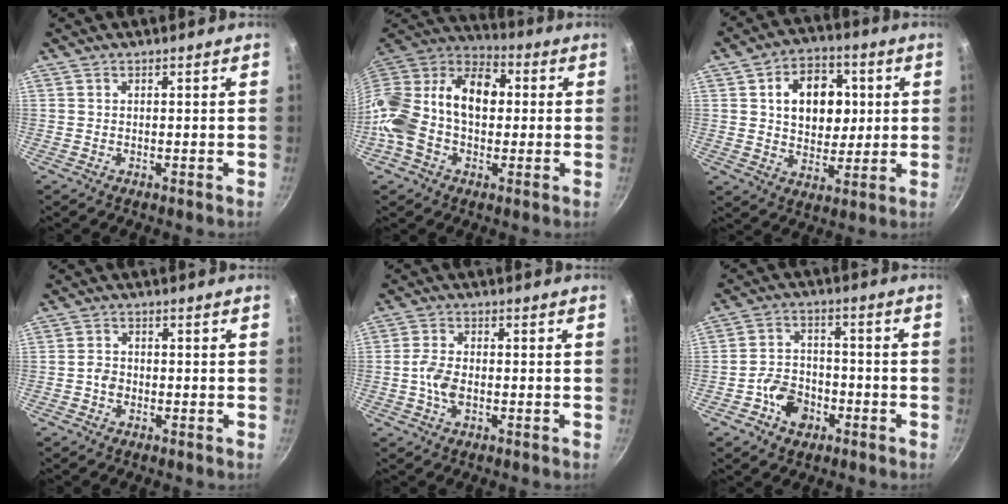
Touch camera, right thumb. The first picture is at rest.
{"total": 21.3, "force": [0.2, 14.6, 15.5], "torque": [-0.267, 0.049, -0.021]}
{"total": 14.1, "force": [2.8, 10.3, 9.1], "torque": [-0.089, 0.000, 0.043]}
{"total": 2.5, "force": [-0.8, 2.0, 1.2], "torque": [-0.012, 0.014, -0.015]}
{"total": 5.0, "force": [-0.9, 3.0, 3.9], "torque": [-0.079, 0.012, -0.023]}
{"total": 8.3, "force": [-3.7, 6.1, 4.2], "torque": [-0.053, 0.032, -0.069]}